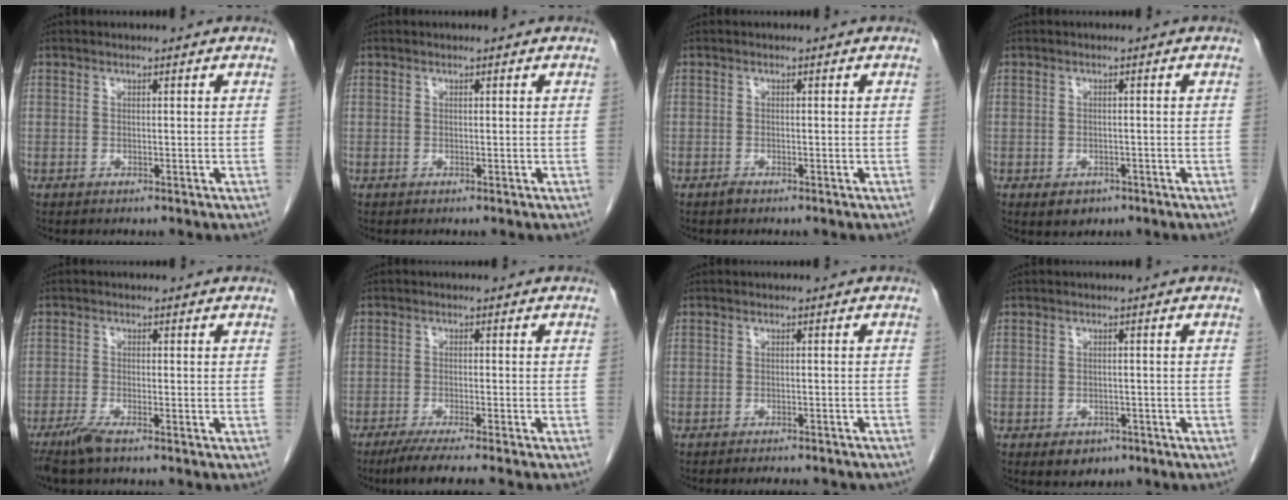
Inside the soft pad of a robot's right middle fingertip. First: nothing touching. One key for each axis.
{"total": 0.0}
{"total": 0.6, "fx": -0.5, "fy": 0.1, "fz": 0.3, "tx": -0.009, "ty": -0.001, "tz": -0.009}
{"total": 2.6, "fx": -1.5, "fy": 1.8, "fz": 1.1, "tx": -0.013, "ty": 0.001, "tz": -0.010}
{"total": 3.3, "fx": -2.5, "fy": 0.3, "fz": 2.2, "tx": -0.051, "ty": -0.009, "tz": -0.051}
{"total": 7.4, "fx": -6.1, "fy": -0.8, "fz": 4.2, "tx": -0.056, "ty": -0.021, "tz": -0.097}
{"total": 7.5, "fx": -6.8, "fy": 1.6, "fz": 2.7, "tx": -0.030, "ty": -0.005, "tz": -0.077}
{"total": 3.1, "fx": -1.9, "fy": 2.2, "fz": 1.2, "tx": -0.014, "ty": 0.004, "tz": -0.017}